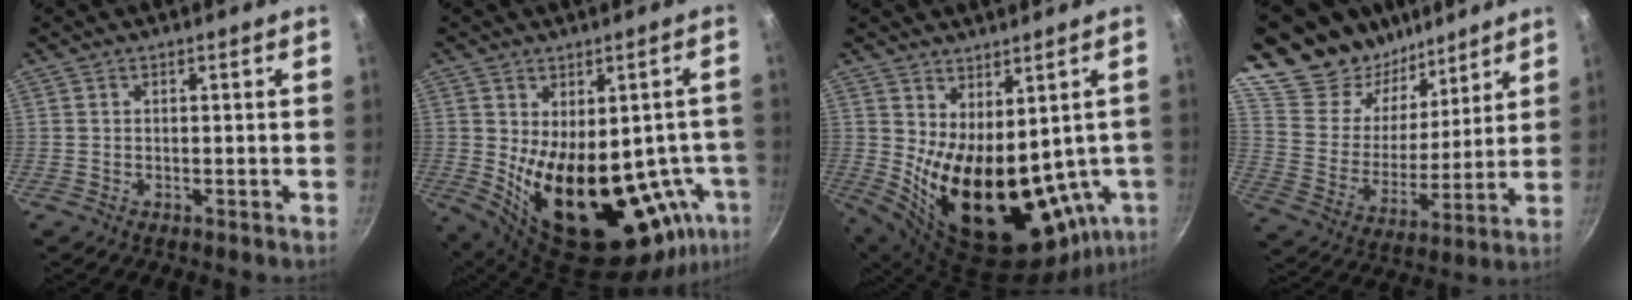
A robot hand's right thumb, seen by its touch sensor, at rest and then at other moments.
{"total": 23.2, "force": [-4.9, 13.2, 18.5], "torque": [-0.209, -0.018, -0.040]}
{"total": 21.5, "force": [-0.6, 11.5, 18.1], "torque": [-0.254, -0.043, 0.029]}
{"total": 23.0, "force": [17.3, 12.5, 8.4], "torque": [-0.124, -0.096, 0.313]}